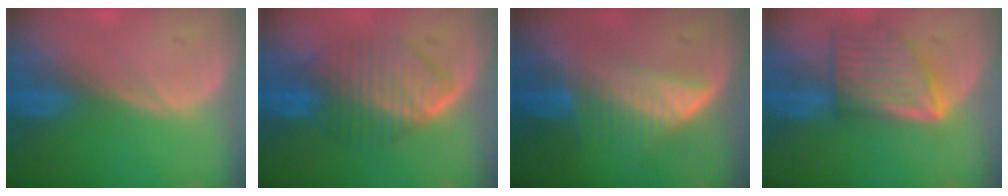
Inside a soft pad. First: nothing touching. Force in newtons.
{"total": 7.5, "press": 7.5, "slide": 0.4}
{"total": 6.9, "press": 6.1, "slide": 3.2}
{"total": 8.0, "press": 7.1, "slide": 3.6}